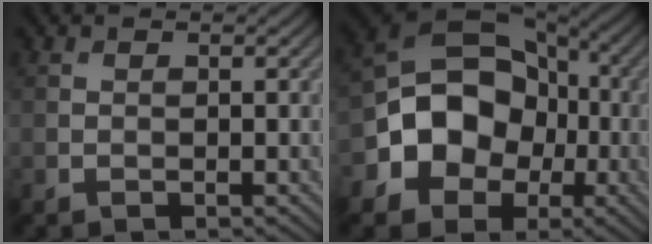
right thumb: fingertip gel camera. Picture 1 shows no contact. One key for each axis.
{"total": 13.3, "fx": -2.8, "fy": 10.7, "fz": 7.3, "tx": -0.120, "ty": -0.010, "tz": -0.079}